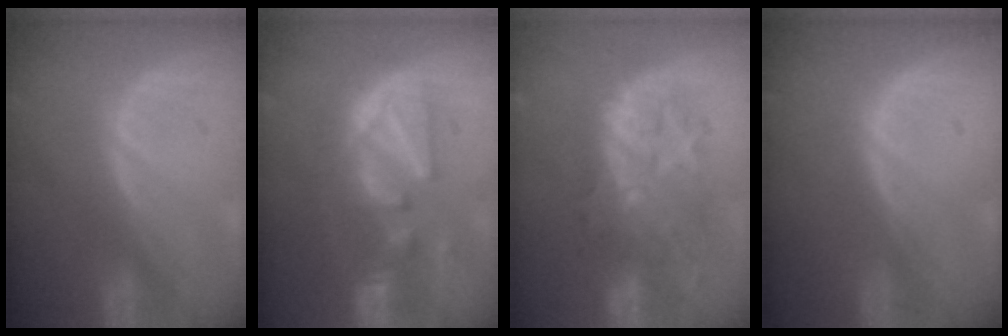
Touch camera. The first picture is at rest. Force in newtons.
{"total": 8.9, "press": 8.8, "slide": 1.0}
{"total": 8.7, "press": 8.7, "slide": 0.4}
{"total": 0.0}